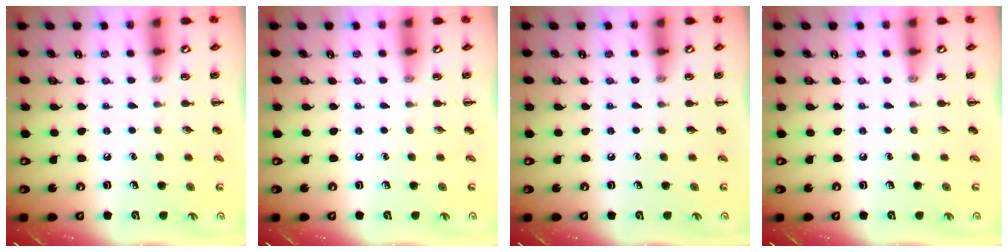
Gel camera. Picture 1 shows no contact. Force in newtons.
{"total": 0.0}
{"total": 0.0}
{"total": 0.0}